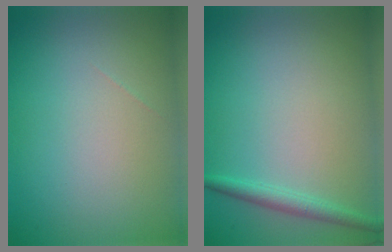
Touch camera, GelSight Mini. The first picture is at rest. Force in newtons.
{"total": 1.6, "press": 1.6, "slide": 0.0}